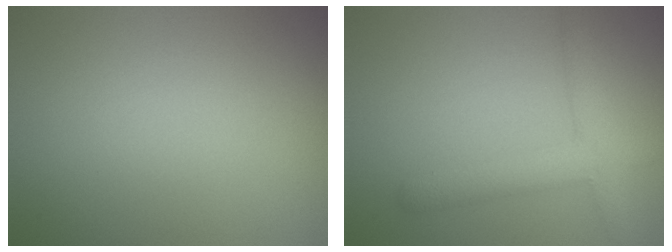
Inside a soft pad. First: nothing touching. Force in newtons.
{"total": 3.4, "press": 3.4, "slide": 0.2}